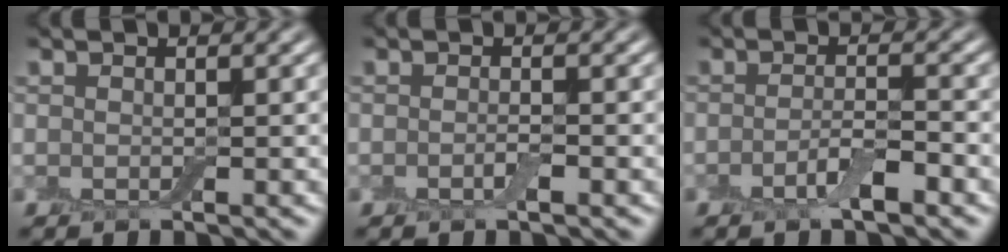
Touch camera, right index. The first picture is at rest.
{"total": 1.0, "force": [-0.5, 0.2, 0.8], "torque": [-0.017, -0.002, -0.009]}
{"total": 2.6, "force": [-1.4, 0.6, 2.2], "torque": [-0.041, 0.004, -0.030]}